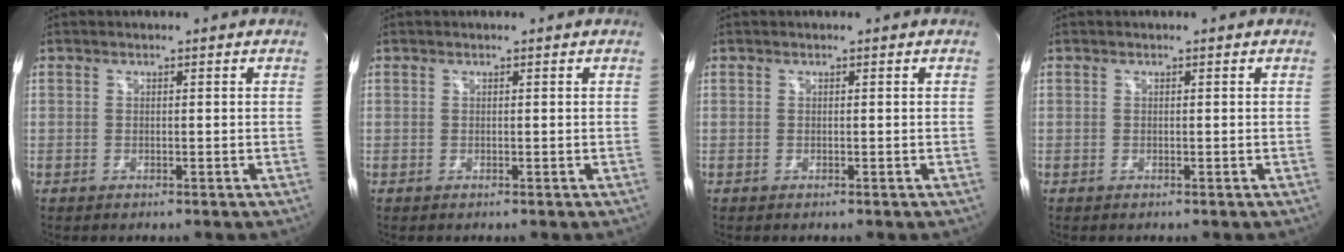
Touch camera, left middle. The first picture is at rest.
{"total": 0.0}
{"total": 0.0}
{"total": 0.0}